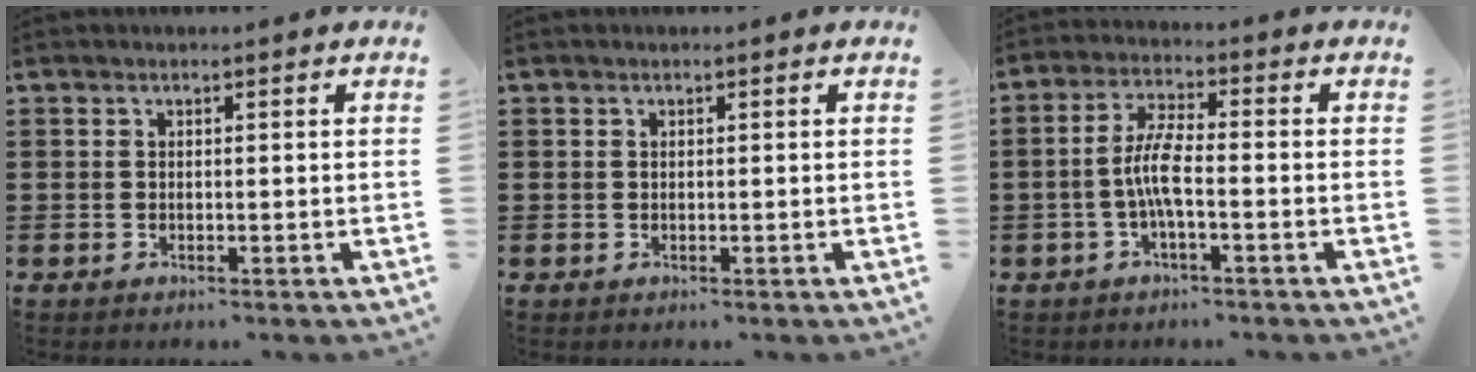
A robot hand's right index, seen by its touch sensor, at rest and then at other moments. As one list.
[{"total": 0.0}, {"total": 5.8, "force": [-1.4, 1.4, 5.5], "torque": [-0.126, -0.004, -0.035]}]